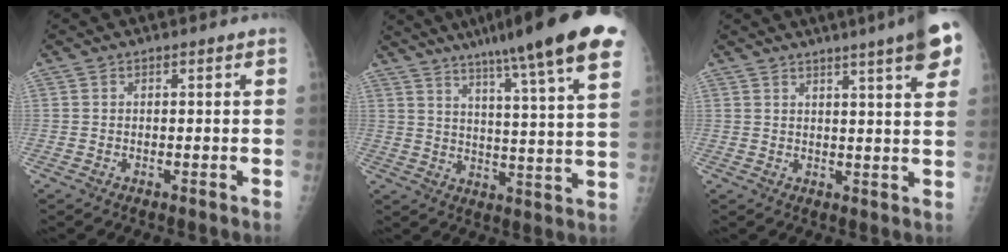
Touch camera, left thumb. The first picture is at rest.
{"total": 22.1, "force": [15.0, 1.5, 16.1], "torque": [-0.227, -0.045, 0.201]}
{"total": 11.2, "force": [6.9, 1.3, 8.7], "torque": [-0.103, -0.018, 0.076]}